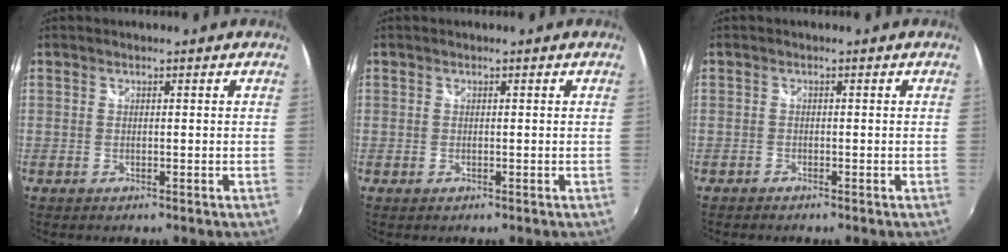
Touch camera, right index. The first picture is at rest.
{"total": 0.0}
{"total": 1.0, "force": [-0.9, 0.4, 0.2], "torque": [-0.009, -0.002, -0.019]}